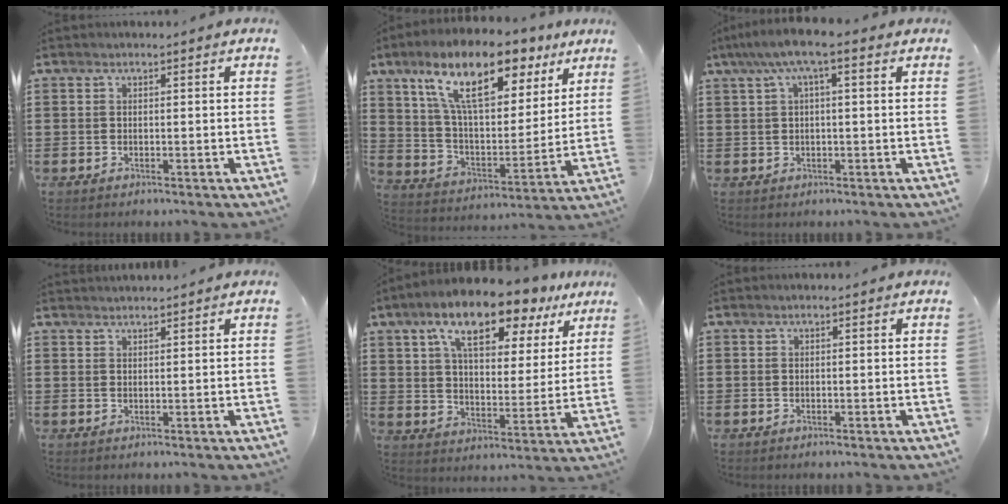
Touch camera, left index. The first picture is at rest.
{"total": 15.2, "force": [9.5, 5.8, 10.3], "torque": [-0.206, -0.023, 0.163]}
{"total": 4.8, "force": [1.1, 0.8, 4.6], "torque": [-0.094, 0.004, 0.014]}
{"total": 1.3, "force": [1.3, -0.1, 0.1], "torque": [-0.004, -0.001, 0.026]}
{"total": 12.6, "force": [9.4, 4.1, 7.4], "torque": [-0.138, -0.036, 0.159]}
{"total": 0.0}